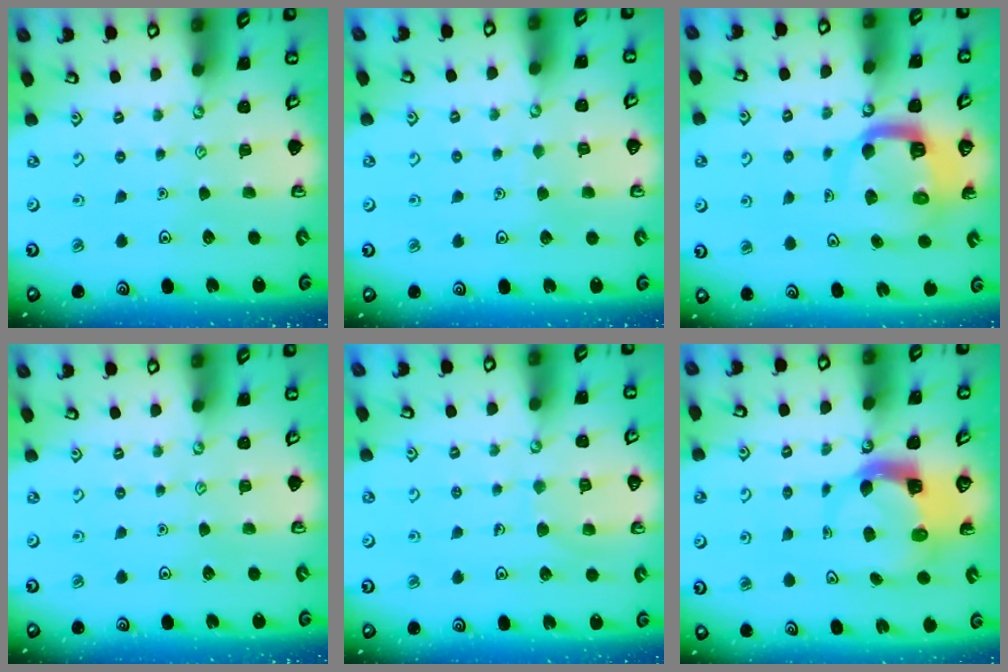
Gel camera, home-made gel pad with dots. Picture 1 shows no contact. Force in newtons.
{"total": 2.9, "press": 2.9, "slide": 0.3}
{"total": 9.2, "press": 9.1, "slide": 1.2}
{"total": 0.0}
{"total": 6.6, "press": 6.6, "slide": 0.6}
{"total": 5.7, "press": 5.6, "slide": 1.0}